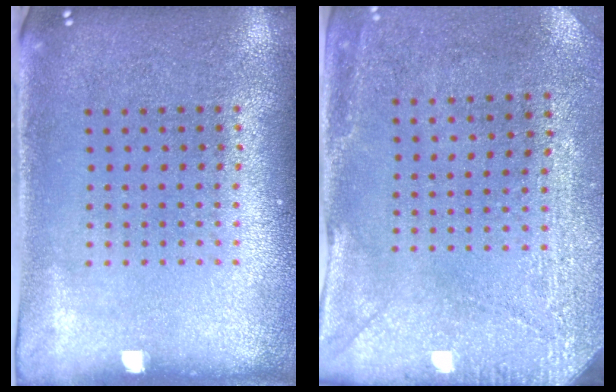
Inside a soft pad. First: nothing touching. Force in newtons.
{"total": 2.9, "press": 2.3, "slide": 1.8}